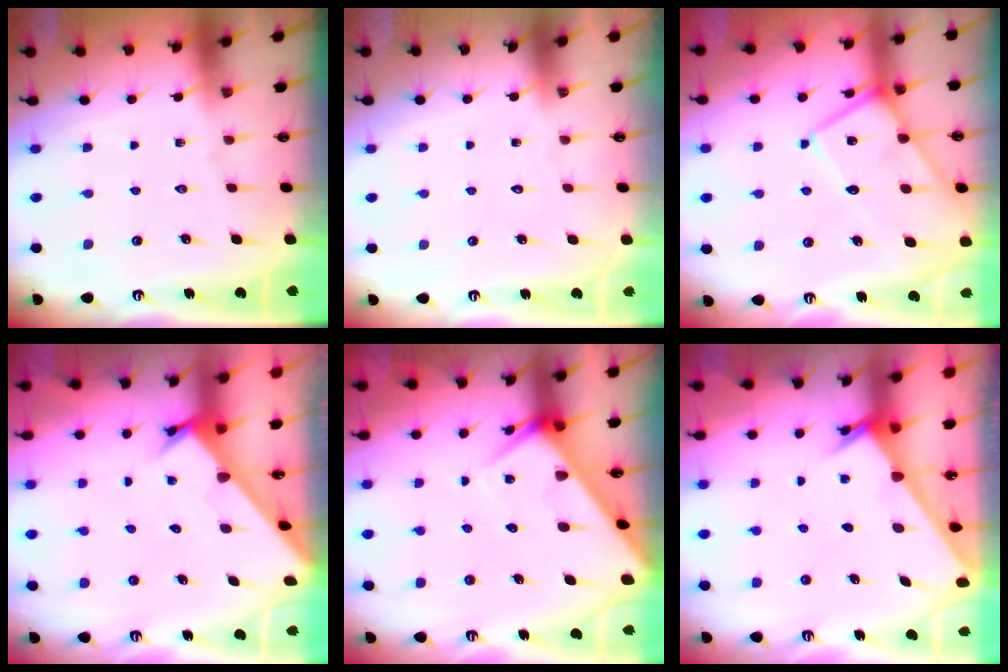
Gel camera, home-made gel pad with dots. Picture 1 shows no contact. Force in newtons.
{"total": 1.8, "press": 1.8, "slide": 0.1}
{"total": 12.9, "press": 12.8, "slide": 1.3}
{"total": 2.4, "press": 2.4, "slide": 0.2}
{"total": 6.4, "press": 6.4, "slide": 0.4}
{"total": 2.2, "press": 2.1, "slide": 0.3}